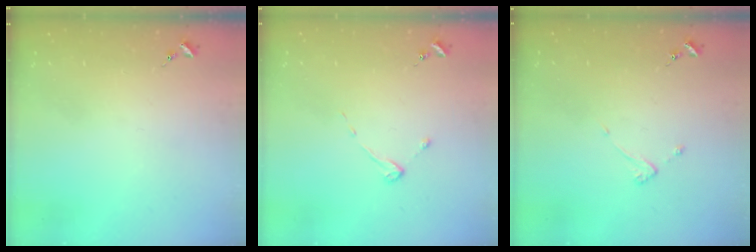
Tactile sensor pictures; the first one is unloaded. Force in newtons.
{"total": 2.7, "press": 2.7, "slide": 0.3}
{"total": 3.4, "press": 3.4, "slide": 0.1}